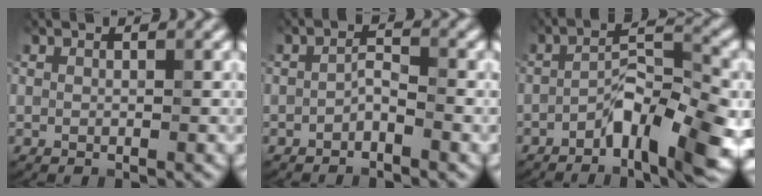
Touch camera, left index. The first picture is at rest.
{"total": 1.3, "force": [-0.9, 0.4, 0.9], "torque": [-0.017, 0.007, -0.019]}
{"total": 7.5, "force": [-4.0, 2.1, 6.1], "torque": [-0.095, 0.008, -0.072]}